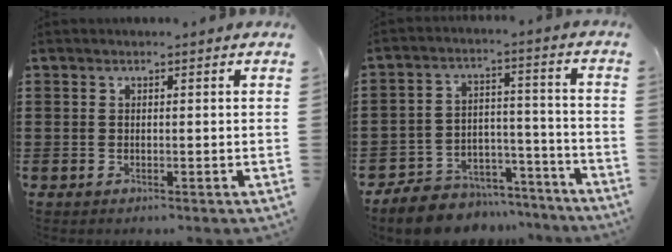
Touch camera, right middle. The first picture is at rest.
{"total": 8.0, "force": [-7.6, 2.4, 1.0], "torque": [-0.013, 0.032, -0.145]}